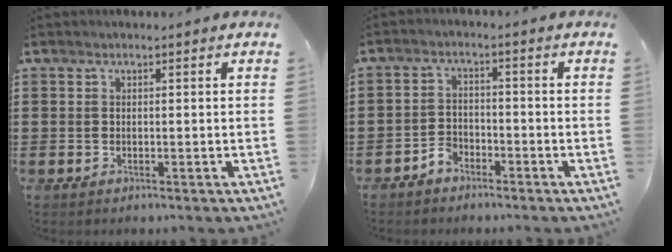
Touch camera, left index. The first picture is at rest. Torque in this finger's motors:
{"motor_torque": [0.17, 0.17, 0.19, 0.03]}